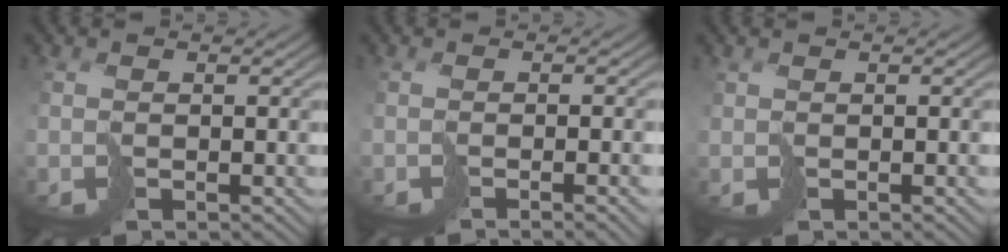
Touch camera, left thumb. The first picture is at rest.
{"total": 4.3, "force": [-1.3, 0.9, 3.9], "torque": [-0.054, -0.003, -0.020]}
{"total": 1.3, "force": [0.4, 0.4, 1.1], "torque": [-0.021, -0.001, 0.009]}